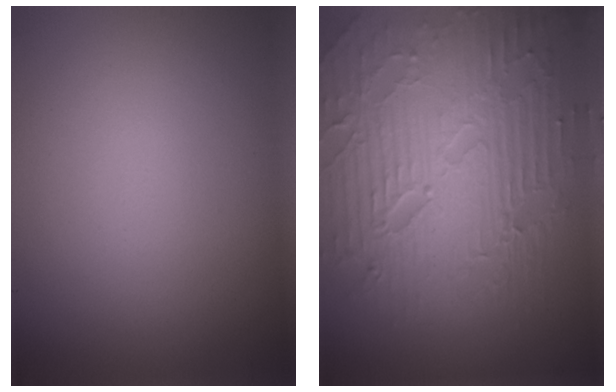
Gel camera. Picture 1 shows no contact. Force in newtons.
{"total": 10.1, "press": 6.6, "slide": 7.6}